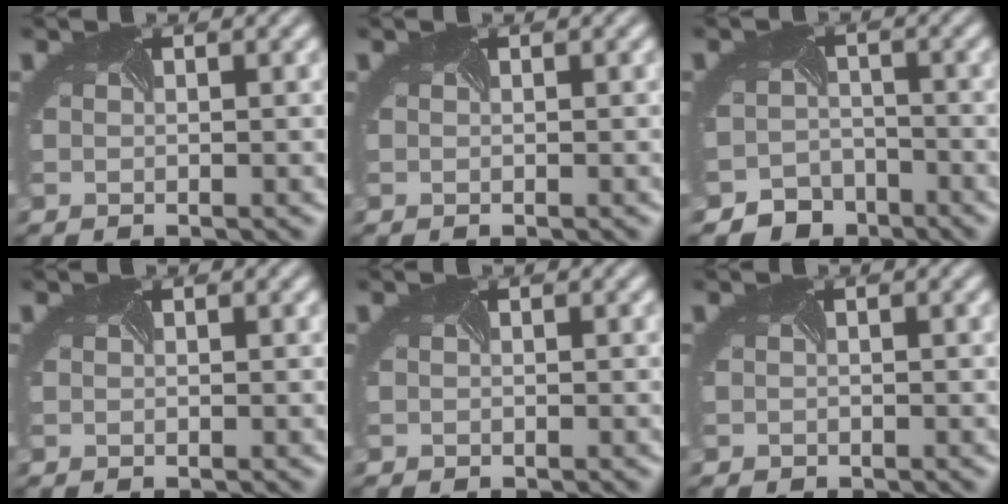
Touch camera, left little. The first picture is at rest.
{"total": 0.0}
{"total": 5.3, "force": [-4.8, 2.2, -0.7], "torque": [0.018, -0.015, -0.072]}
{"total": 0.0}
{"total": 0.5, "force": [-0.4, 0.1, -0.4], "torque": [0.005, -0.009, -0.004]}
{"total": 0.7, "force": [-0.5, 0.3, -0.4], "torque": [0.006, -0.010, -0.007]}